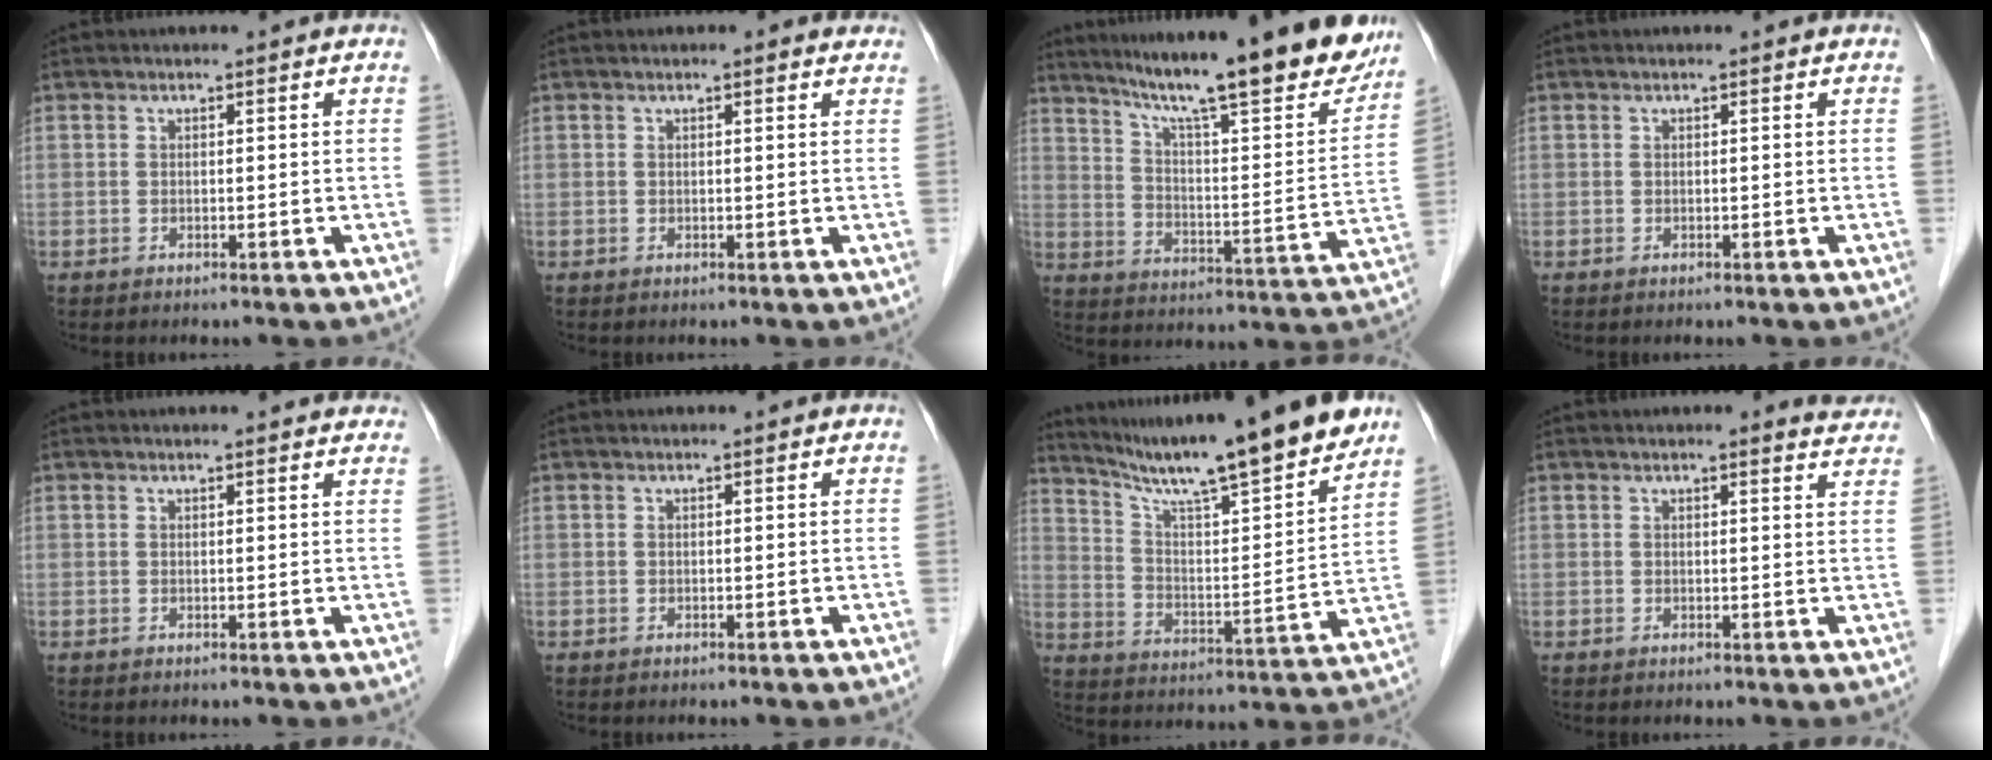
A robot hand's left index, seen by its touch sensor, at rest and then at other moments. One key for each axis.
{"total": 1.2, "fx": 0.9, "fy": 0.4, "fz": 0.8, "tx": -0.013, "ty": 0.008, "tz": 0.007}
{"total": 22.2, "fx": 19.0, "fy": 2.2, "fz": 11.4, "tx": -0.177, "ty": -0.036, "tz": 0.265}
{"total": 0.0}
{"total": 2.3, "fx": 2.2, "fy": 0.2, "fz": 0.6, "tx": -0.014, "ty": 0.008, "tz": 0.019}
{"total": 0.0}
{"total": 18.6, "fx": 16.2, "fy": -0.2, "fz": 9.1, "tx": -0.149, "ty": -0.016, "tz": 0.254}
{"total": 3.5, "fx": 3.4, "fy": 0.5, "fz": 0.6, "tx": -0.007, "ty": -0.012, "tz": 0.019}